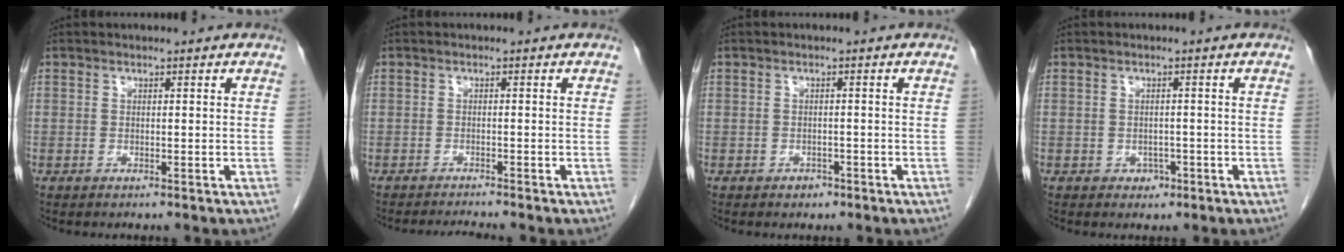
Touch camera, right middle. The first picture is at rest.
{"total": 2.2, "force": [-2.0, -0.9, 0.1], "torque": [-0.006, -0.013, -0.035]}
{"total": 1.3, "force": [-0.8, 0.9, 0.4], "torque": [-0.007, 0.002, -0.011]}
{"total": 1.6, "force": [-0.8, 1.3, 0.6], "torque": [-0.007, 0.005, -0.007]}